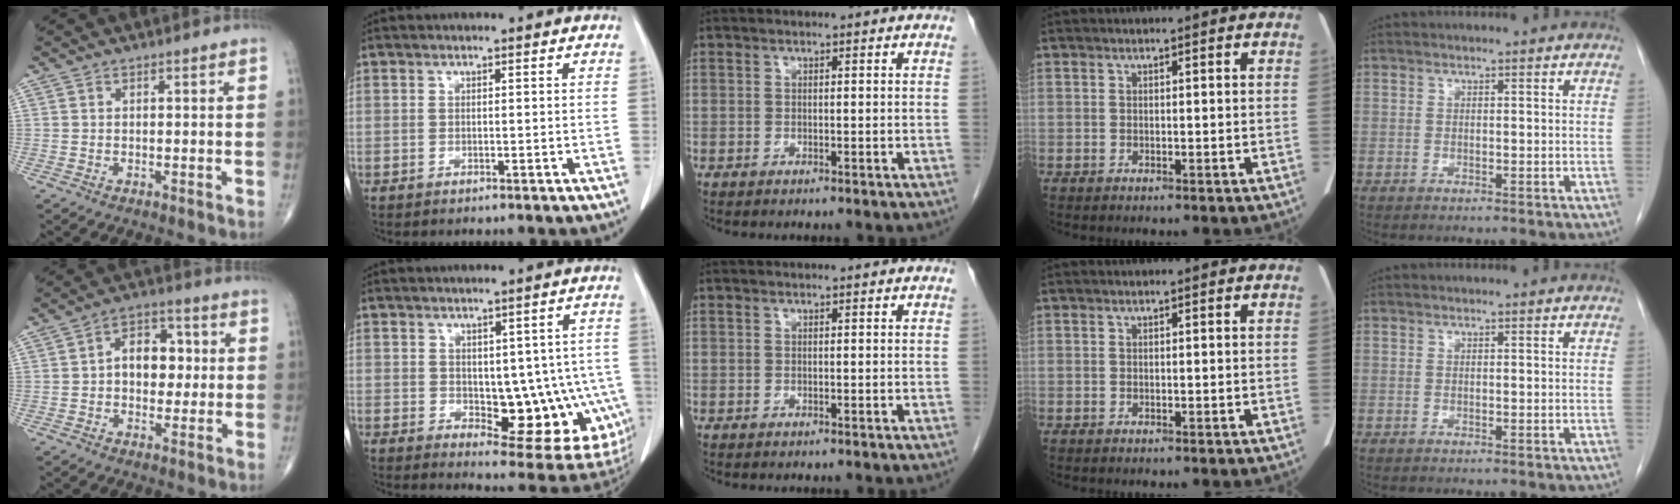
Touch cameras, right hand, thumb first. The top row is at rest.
{"thumb": {"total": 8.7, "force": [0.4, 6.1, 6.3], "torque": [-0.057, 0.020, -0.001]}, "index": {"total": 13.9, "force": [-1.8, 6.9, 11.9], "torque": [-0.108, 0.011, -0.002]}}